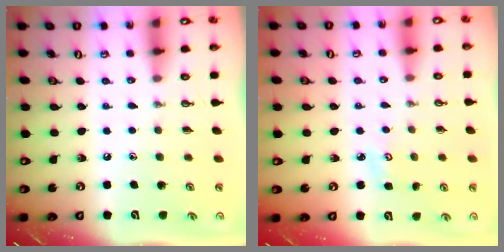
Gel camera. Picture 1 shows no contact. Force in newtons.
{"total": 2.9, "press": 2.9, "slide": 0.4}